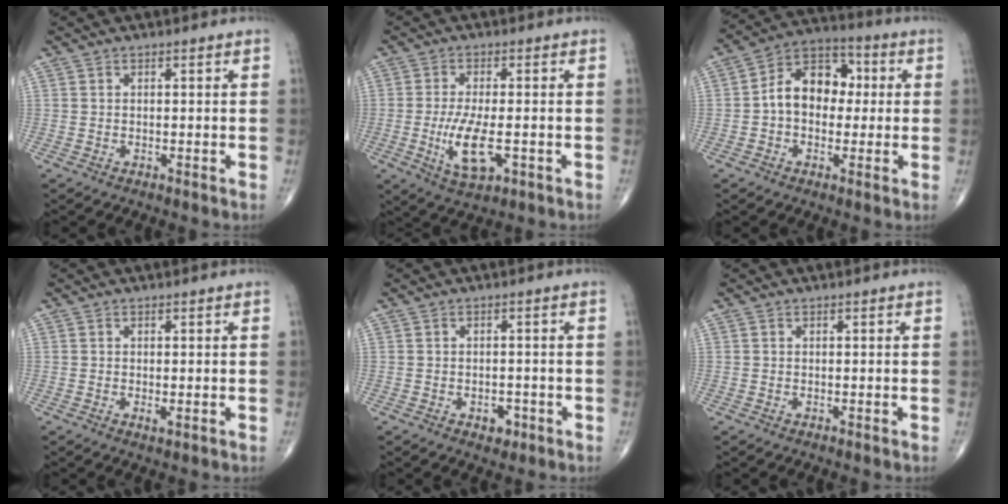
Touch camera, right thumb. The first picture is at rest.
{"total": 8.4, "force": [-2.0, 3.1, 7.5], "torque": [-0.143, -0.010, -0.029]}
{"total": 11.7, "force": [0.3, 8.5, 8.1], "torque": [-0.102, 0.034, -0.008]}
{"total": 1.0, "force": [-0.2, 0.4, 0.9], "torque": [-0.018, -0.005, -0.003]}
{"total": 2.4, "force": [-1.1, 1.7, 1.3], "torque": [-0.003, 0.005, -0.011]}
{"total": 0.0}